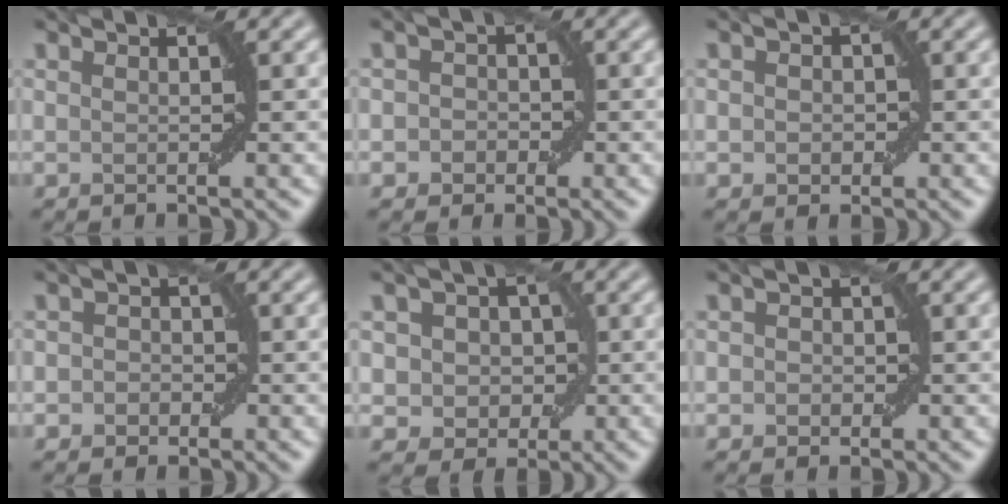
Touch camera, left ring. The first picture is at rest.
{"total": 2.1, "force": [-0.3, 2.0, 0.7], "torque": [0.012, 0.007, -0.017]}
{"total": 1.6, "force": [-0.1, 1.4, 0.8], "torque": [-0.005, 0.000, -0.004]}
{"total": 1.7, "force": [-0.3, 1.6, 0.6], "torque": [0.010, 0.003, -0.016]}
{"total": 4.4, "force": [0.8, 3.7, 2.2], "torque": [-0.015, 0.018, -0.007]}
{"total": 1.5, "force": [-0.1, 1.4, 0.6], "torque": [0.002, 0.003, -0.012]}